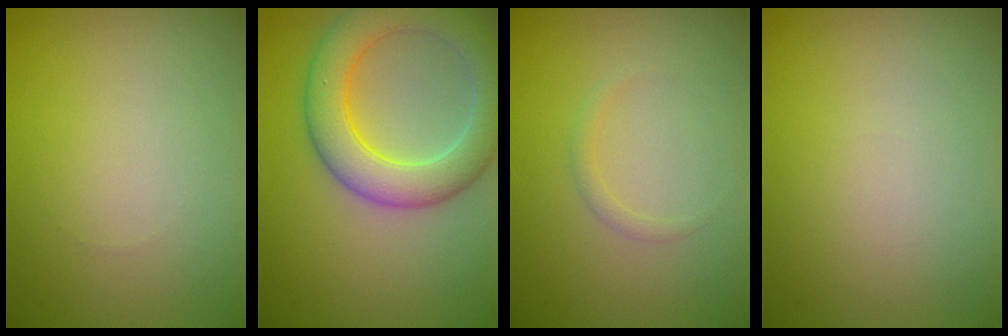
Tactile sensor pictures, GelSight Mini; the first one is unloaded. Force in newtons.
{"total": 6.8, "press": 6.7, "slide": 0.3}
{"total": 0.8, "press": 0.8, "slide": 0.1}
{"total": 0.0}